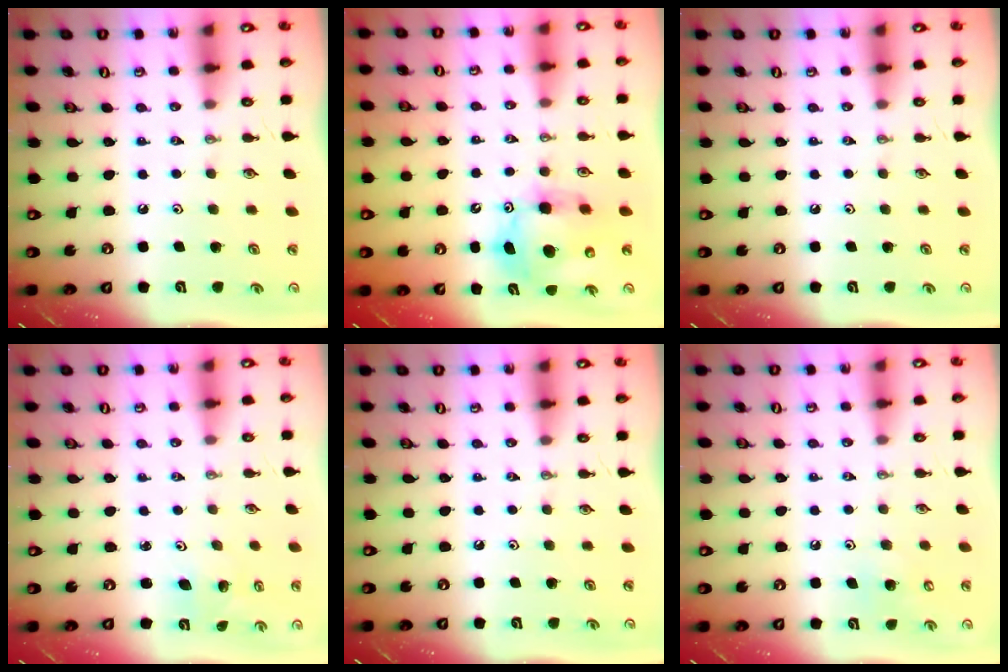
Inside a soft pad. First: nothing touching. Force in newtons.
{"total": 12.4, "press": 12.2, "slide": 2.1}
{"total": 0.0}
{"total": 2.5, "press": 2.5, "slide": 0.1}
{"total": 0.0}
{"total": 6.3, "press": 6.3, "slide": 0.0}